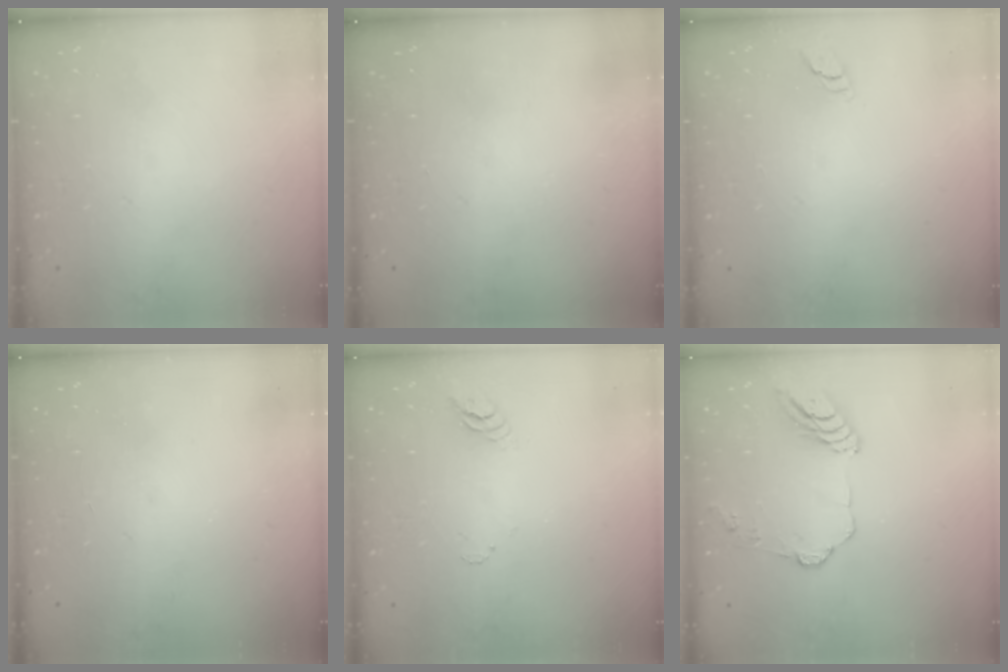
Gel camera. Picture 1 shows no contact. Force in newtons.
{"total": 0.0}
{"total": 3.7, "press": 3.7, "slide": 0.3}
{"total": 0.0}
{"total": 3.4, "press": 3.4, "slide": 0.3}
{"total": 11.6, "press": 11.6, "slide": 0.8}